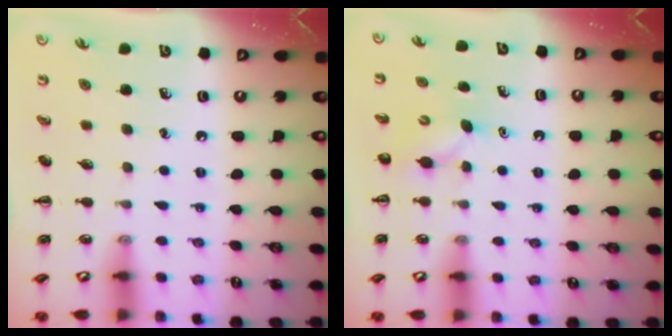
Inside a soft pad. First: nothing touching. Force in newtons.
{"total": 3.5, "press": 3.4, "slide": 0.8}